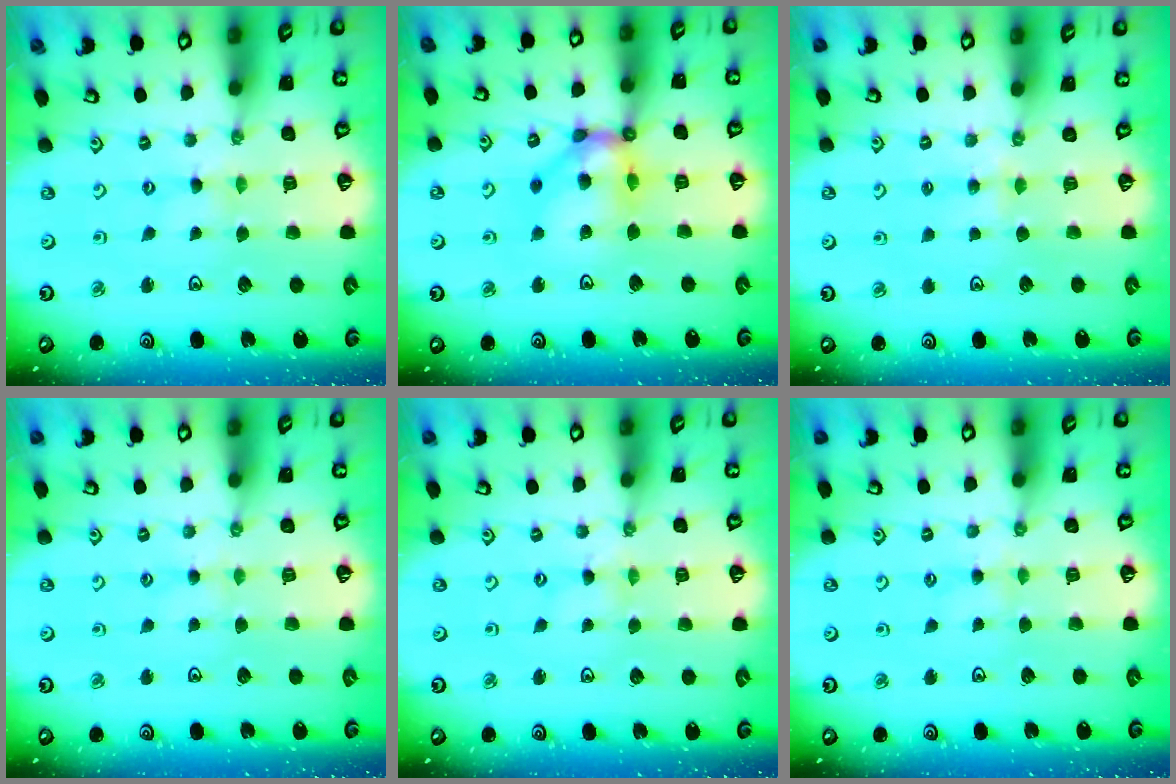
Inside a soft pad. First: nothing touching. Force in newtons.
{"total": 13.3, "press": 13.2, "slide": 1.4}
{"total": 3.6, "press": 3.6, "slide": 0.7}
{"total": 1.5, "press": 1.4, "slide": 0.3}
{"total": 1.1, "press": 1.1, "slide": 0.1}
{"total": 1.9, "press": 1.9, "slide": 0.3}